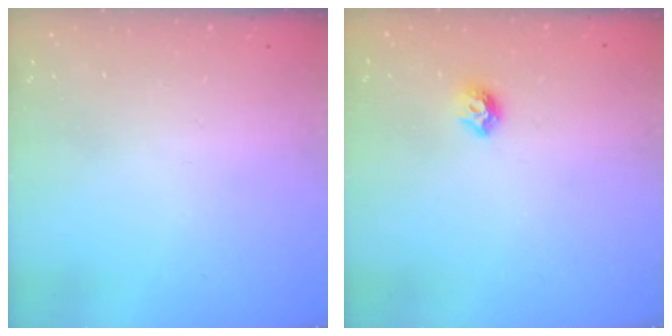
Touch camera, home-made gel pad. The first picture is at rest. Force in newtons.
{"total": 6.1, "press": 6.0, "slide": 0.9}